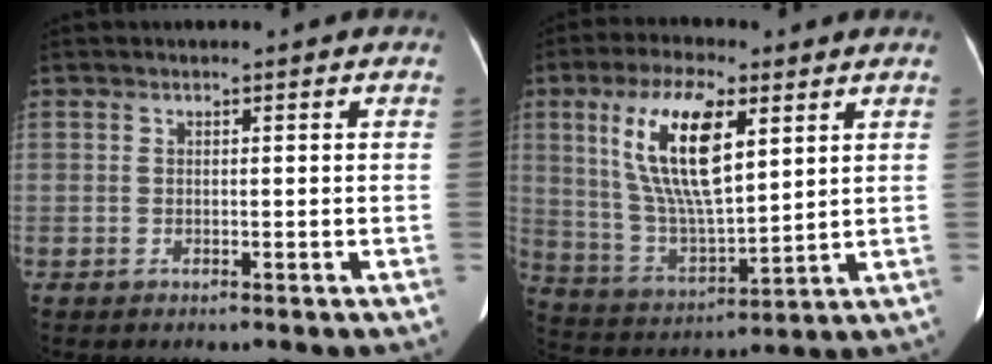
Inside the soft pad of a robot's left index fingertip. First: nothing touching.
{"total": 14.6, "force": [5.5, 4.3, 12.8], "torque": [-0.260, 0.007, 0.105]}